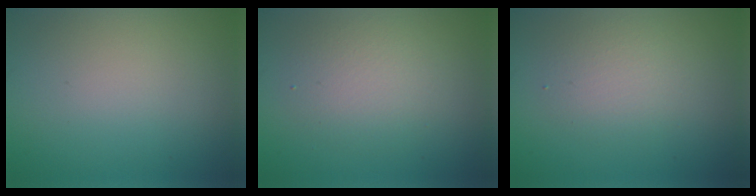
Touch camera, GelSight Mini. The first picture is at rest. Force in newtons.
{"total": 3.2, "press": 3.2, "slide": 0.2}
{"total": 2.6, "press": 2.6, "slide": 0.2}